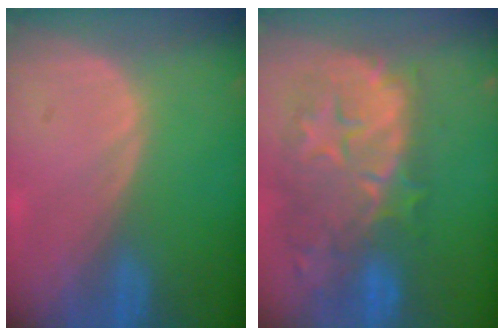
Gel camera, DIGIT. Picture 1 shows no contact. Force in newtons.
{"total": 12.2, "press": 11.0, "slide": 5.2}